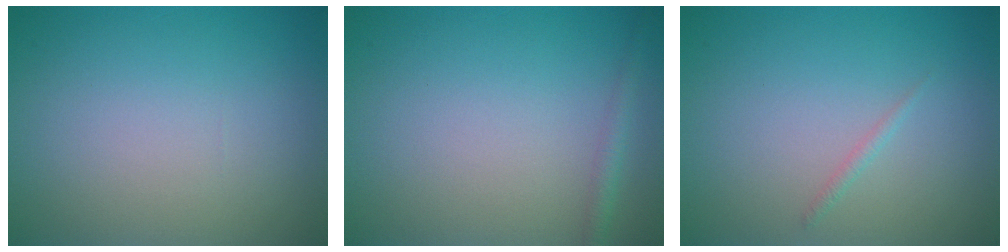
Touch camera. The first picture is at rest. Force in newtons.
{"total": 1.3, "press": 1.3, "slide": 0.0}
{"total": 0.6, "press": 0.6, "slide": 0.0}